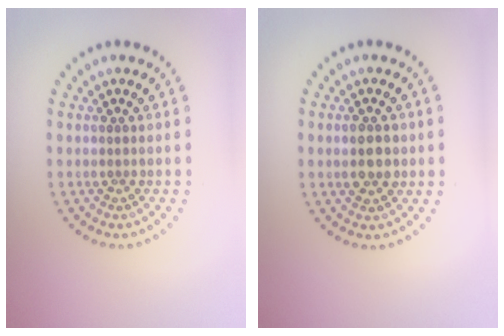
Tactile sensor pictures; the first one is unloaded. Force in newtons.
{"total": 2.8, "press": 2.8, "slide": 0.2}